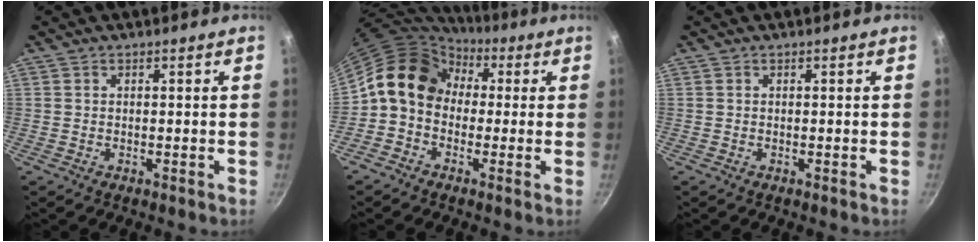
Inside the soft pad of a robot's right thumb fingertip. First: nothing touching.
{"total": 11.7, "force": [1.8, 9.3, 6.8], "torque": [-0.084, 0.030, 0.004]}
{"total": 0.0}